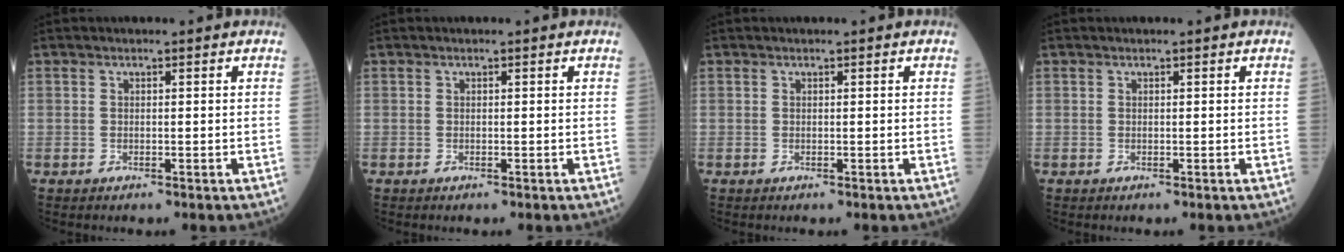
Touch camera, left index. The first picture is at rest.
{"total": 0.0}
{"total": 0.0}
{"total": 0.0}